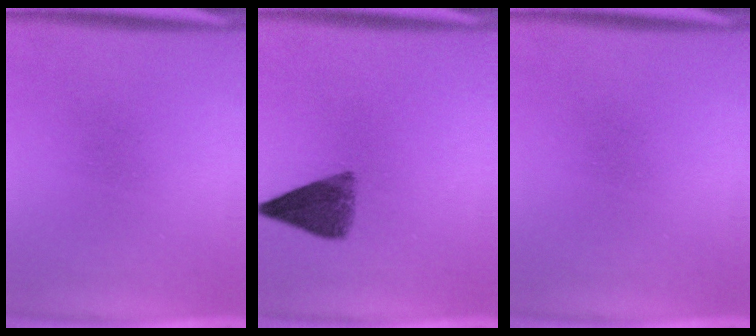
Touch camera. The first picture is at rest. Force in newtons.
{"total": 6.4}
{"total": 0.0}